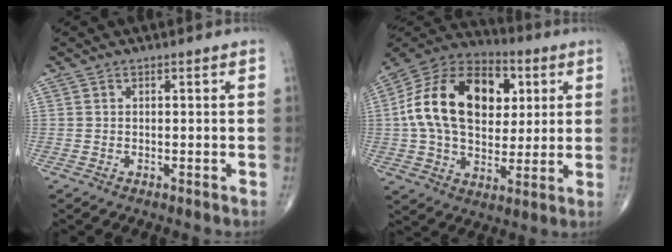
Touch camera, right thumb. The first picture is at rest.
{"total": 23.5, "force": [4.5, 15.4, 17.2], "torque": [-0.285, 0.010, 0.070]}